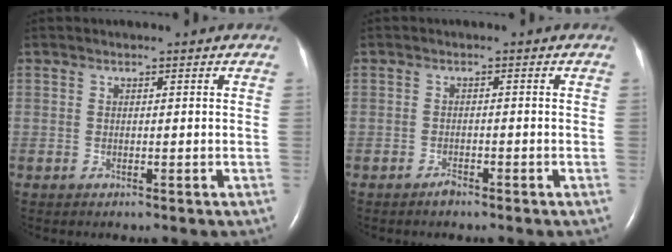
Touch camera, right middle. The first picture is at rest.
{"total": 1.2, "force": [-1.0, 0.3, 0.4], "torque": [-0.012, -0.001, -0.017]}